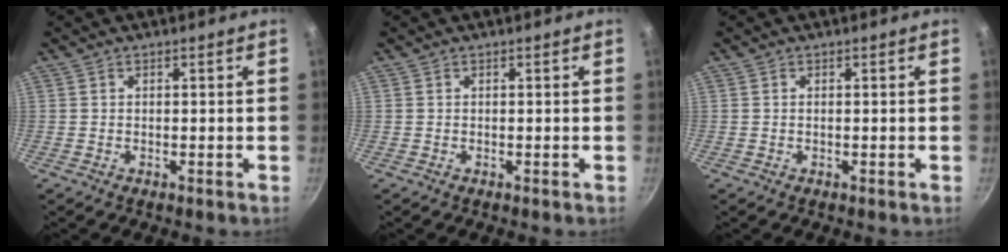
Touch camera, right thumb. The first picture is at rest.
{"total": 0.0}
{"total": 0.0}